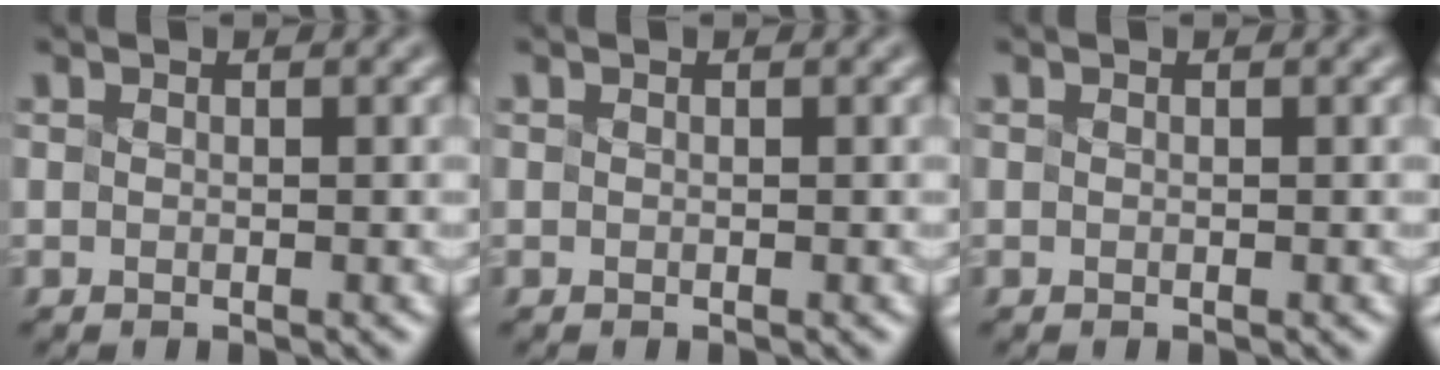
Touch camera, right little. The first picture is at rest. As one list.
[{"total": 0.0}, {"total": 0.0}]